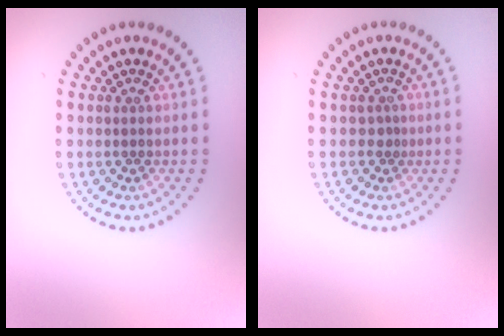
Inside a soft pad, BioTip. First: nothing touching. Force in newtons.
{"total": 0.6, "press": 0.3, "slide": 0.5}